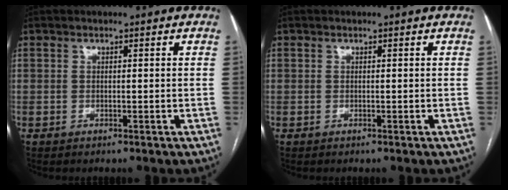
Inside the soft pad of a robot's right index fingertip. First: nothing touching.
{"total": 0.0}